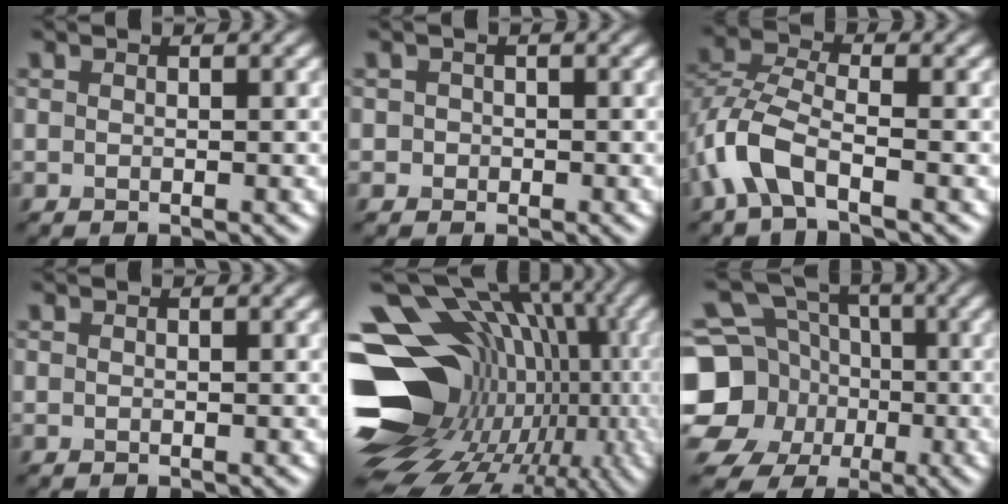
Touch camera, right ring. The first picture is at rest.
{"total": 0.9, "force": [-0.1, 0.9, -0.2], "torque": [0.009, 0.000, -0.007]}
{"total": 5.1, "force": [-2.6, 2.3, 3.8], "torque": [-0.090, 0.009, -0.061]}
{"total": 0.0}
{"total": 20.9, "force": [-2.3, 15.6, 13.8], "torque": [-0.217, 0.037, -0.030]}
{"total": 12.0, "force": [-2.2, 11.0, 4.3], "torque": [-0.119, -0.002, -0.062]}